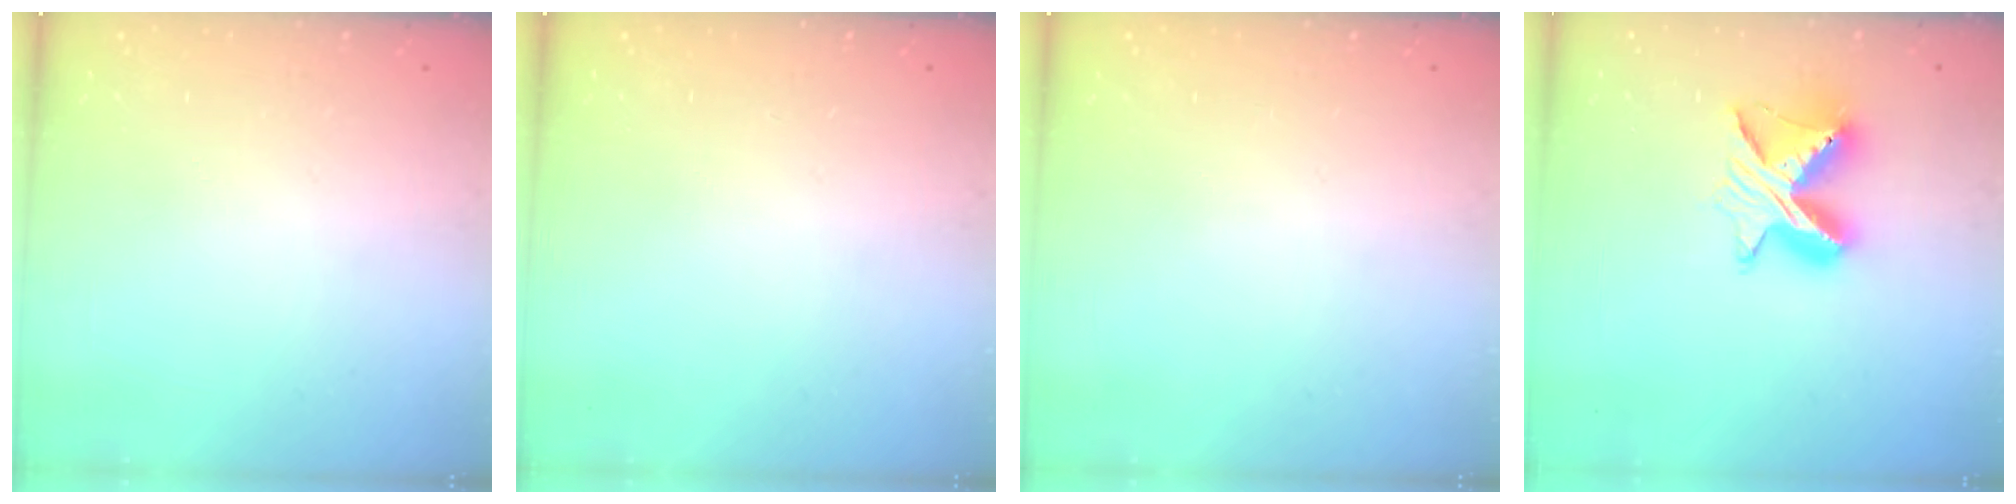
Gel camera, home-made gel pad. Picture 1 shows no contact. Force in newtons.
{"total": 0.0}
{"total": 0.0}
{"total": 10.2, "press": 10.2, "slide": 0.6}